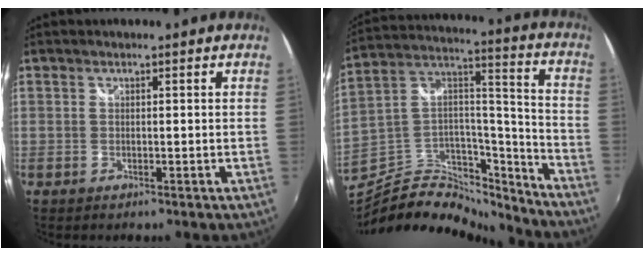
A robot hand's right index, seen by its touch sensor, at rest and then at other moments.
{"total": 20.2, "force": [-17.0, 8.3, 6.9], "torque": [-0.129, 0.061, -0.271]}